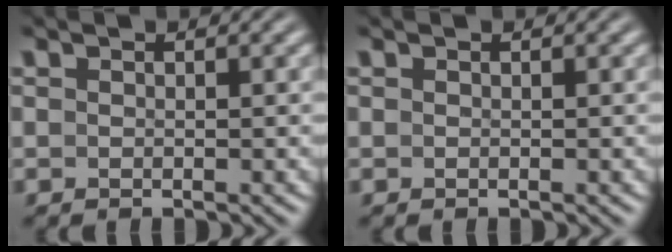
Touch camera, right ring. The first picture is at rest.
{"total": 0.0}